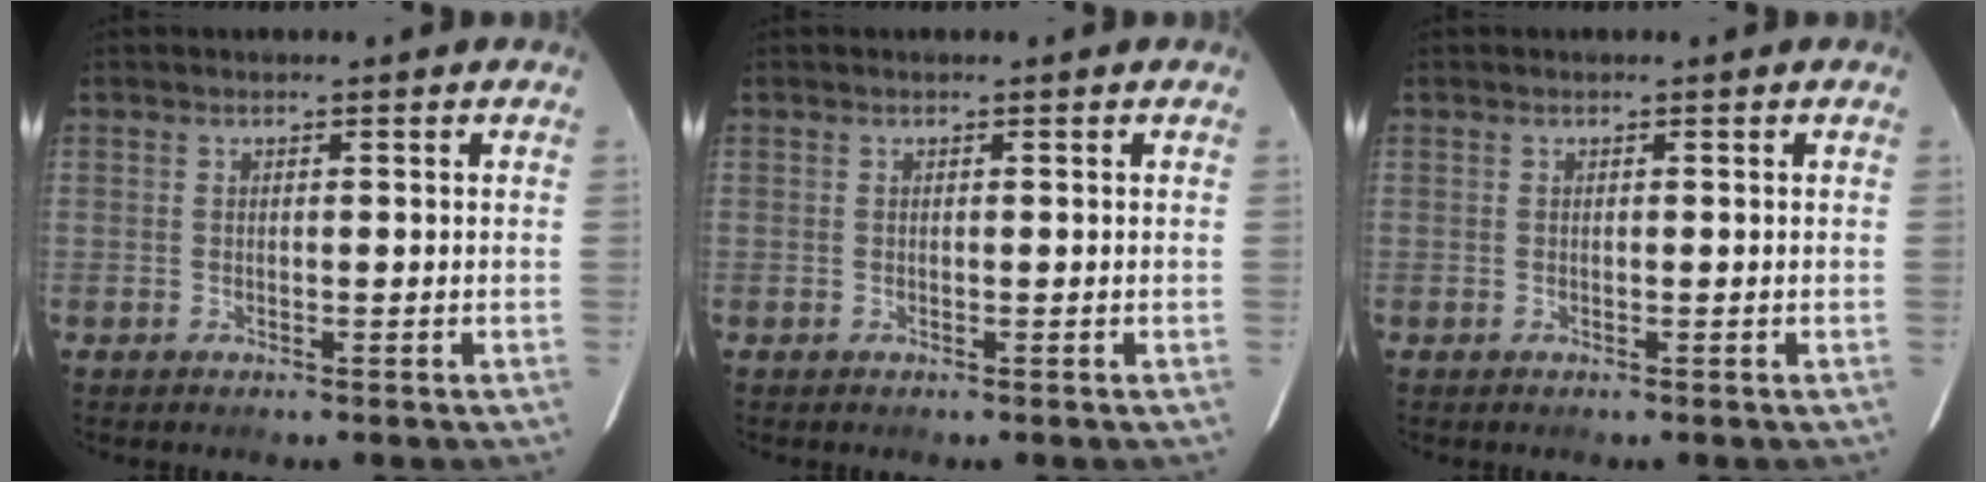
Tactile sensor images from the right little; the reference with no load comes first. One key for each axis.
{"total": 0.0}
{"total": 0.0}